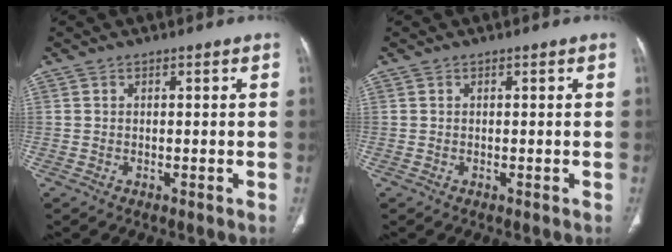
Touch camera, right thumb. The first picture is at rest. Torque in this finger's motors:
{"motor_torque": [-0.12, 0.26, -0.47, 0.37, 0.00]}